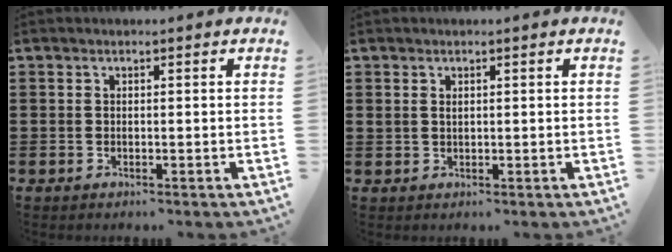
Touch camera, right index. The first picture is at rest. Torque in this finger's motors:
{"motor_torque": [-0.45, 0.43, -0.05, -0.01]}